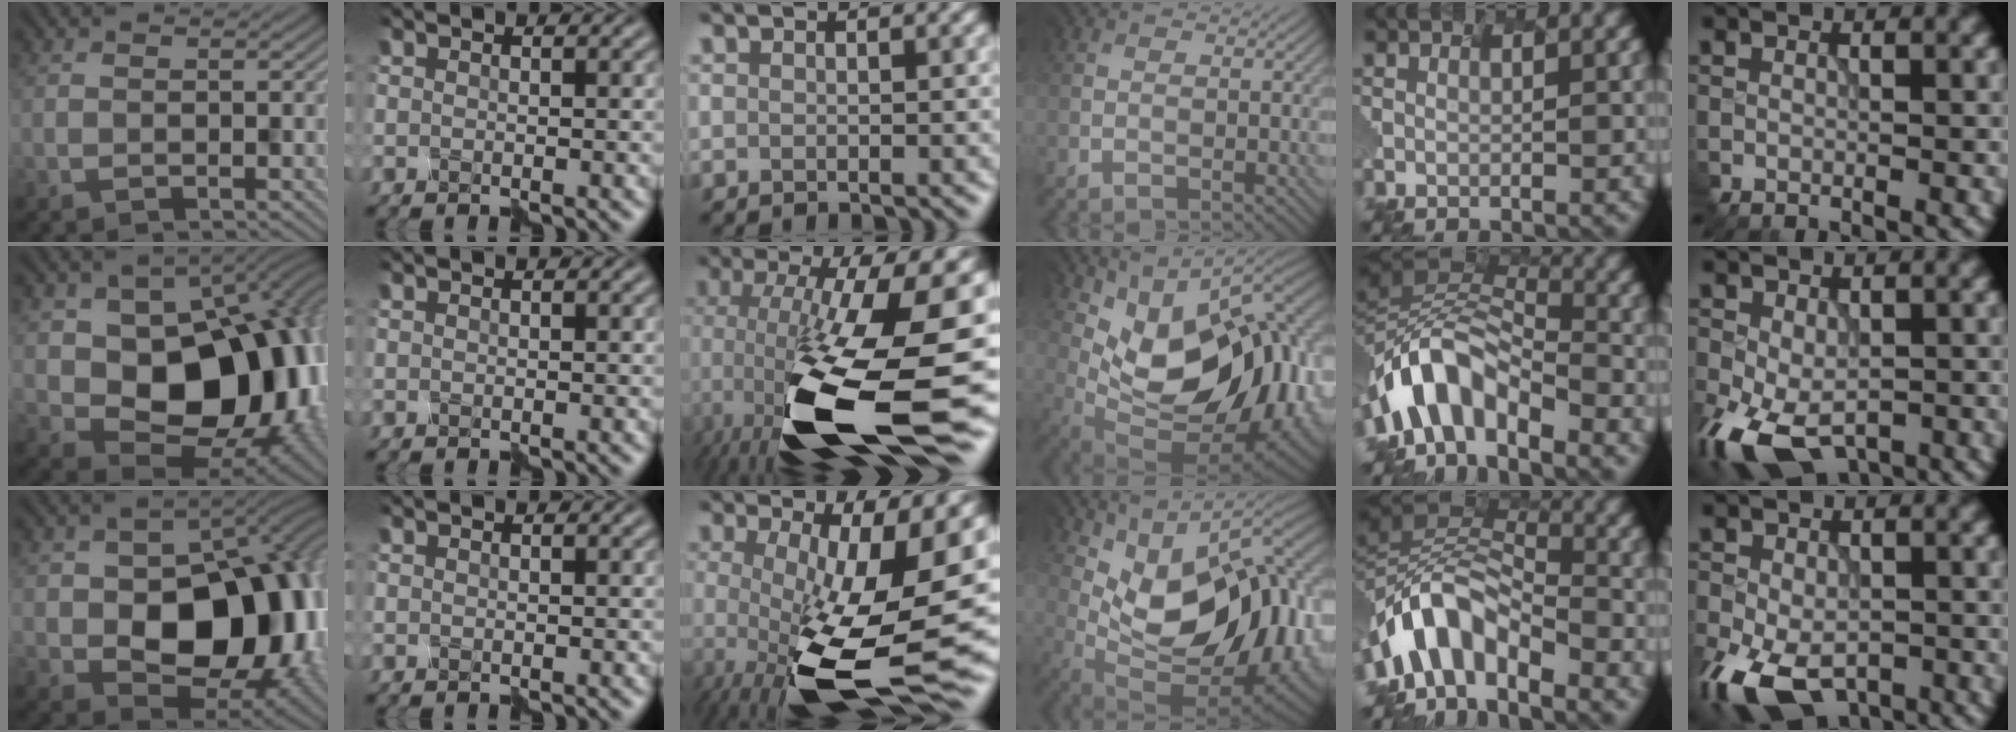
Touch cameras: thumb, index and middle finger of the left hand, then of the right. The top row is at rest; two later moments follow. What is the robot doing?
{"motion": "disassemble", "object": "markers"}